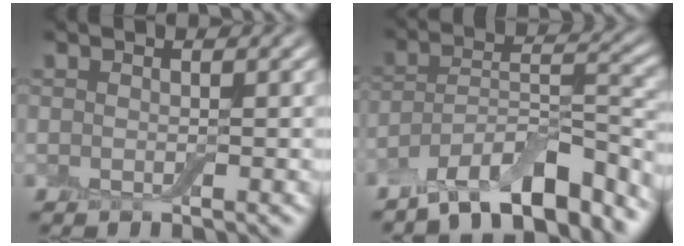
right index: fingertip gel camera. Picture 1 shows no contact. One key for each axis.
{"total": 10.0, "fx": -7.9, "fy": 2.9, "fz": 5.4, "tx": -0.080, "ty": 0.014, "tz": -0.142}